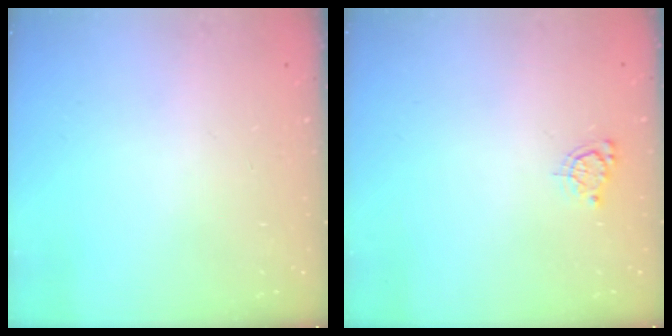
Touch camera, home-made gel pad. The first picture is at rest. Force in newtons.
{"total": 5.0, "press": 4.9, "slide": 0.6}